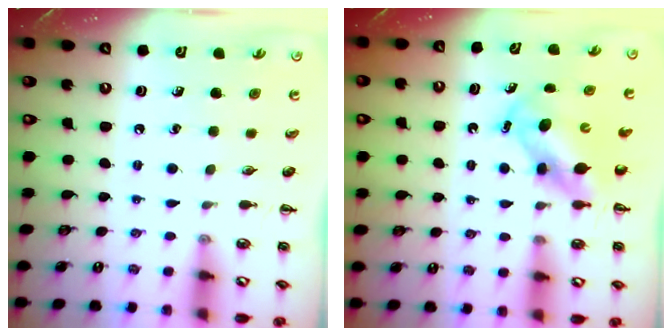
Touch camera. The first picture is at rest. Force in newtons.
{"total": 5.7, "press": 5.6, "slide": 0.9}